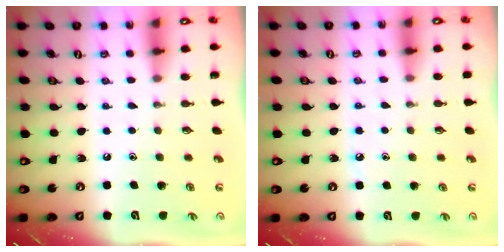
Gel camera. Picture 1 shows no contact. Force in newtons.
{"total": 3.9, "press": 3.8, "slide": 0.5}